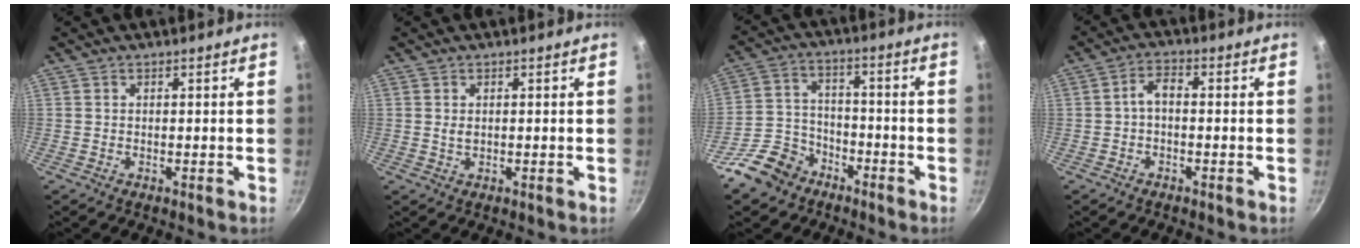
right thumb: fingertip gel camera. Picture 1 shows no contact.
{"total": 1.2, "force": [0.2, 0.6, 1.0], "torque": [-0.018, 0.000, 0.004]}
{"total": 10.3, "force": [-6.9, 6.9, 3.1], "torque": [-0.041, 0.056, -0.130]}
{"total": 3.4, "force": [-0.7, 1.9, 2.7], "torque": [-0.047, 0.023, -0.017]}